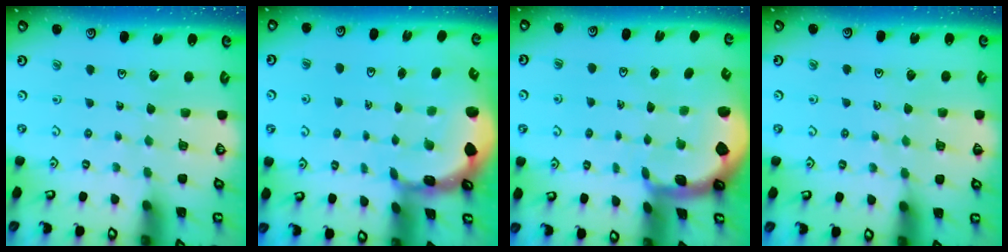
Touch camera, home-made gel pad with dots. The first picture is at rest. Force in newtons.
{"total": 2.2, "press": 2.0, "slide": 1.0}
{"total": 1.7, "press": 1.6, "slide": 0.4}
{"total": 4.6, "press": 4.5, "slide": 0.9}